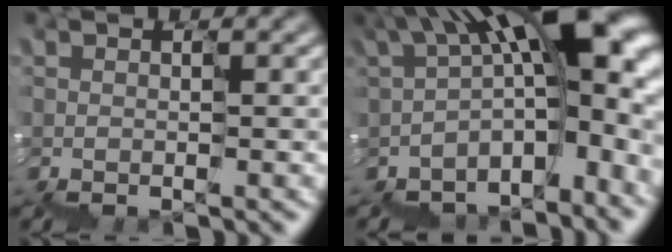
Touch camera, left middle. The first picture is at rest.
{"total": 12.0, "force": [-0.7, 4.9, 10.9], "torque": [-0.158, 0.034, -0.005]}